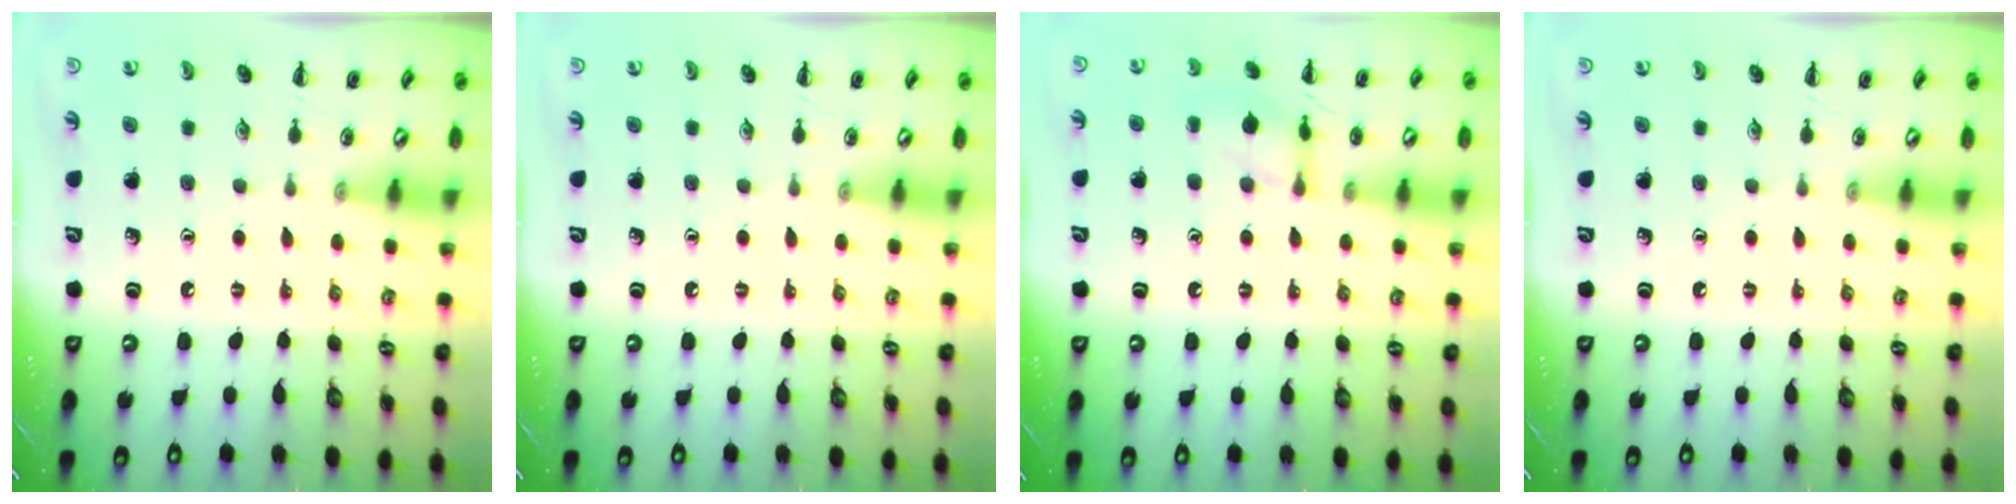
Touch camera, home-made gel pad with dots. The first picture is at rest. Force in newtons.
{"total": 0.0}
{"total": 9.8, "press": 9.8, "slide": 0.4}
{"total": 0.0}